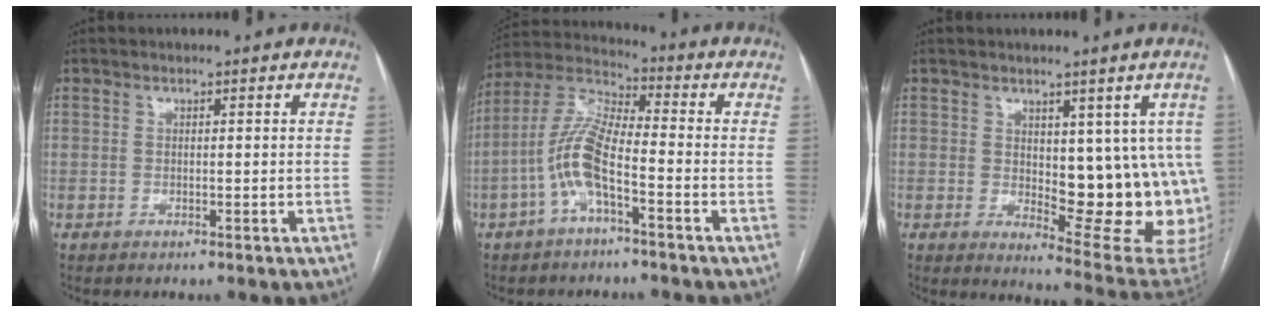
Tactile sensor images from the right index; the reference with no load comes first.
{"total": 9.7, "force": [-3.6, 2.4, 8.7], "torque": [-0.195, 0.018, -0.073]}
{"total": 13.4, "force": [1.0, 5.7, 12.1], "torque": [-0.135, -0.014, 0.026]}